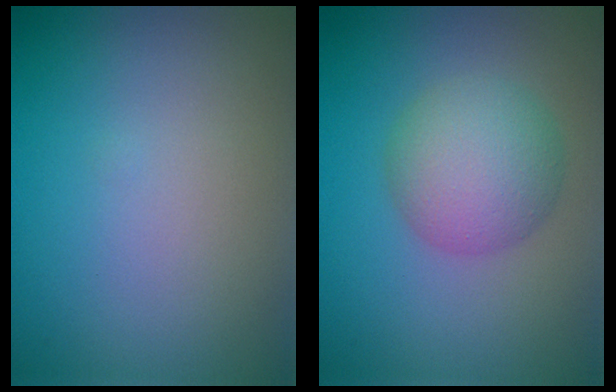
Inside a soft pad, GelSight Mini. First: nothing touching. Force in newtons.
{"total": 5.3, "press": 5.3, "slide": 0.2}